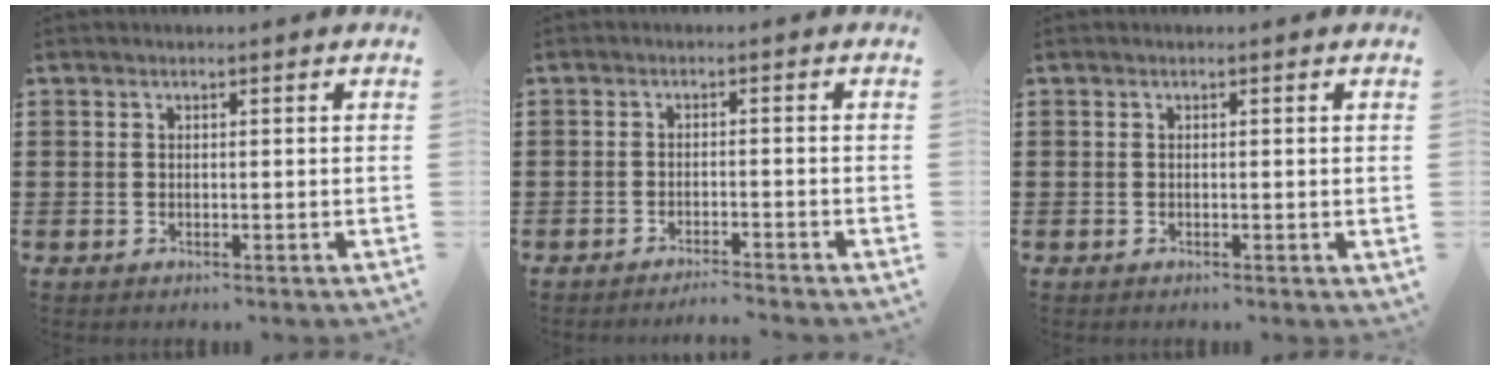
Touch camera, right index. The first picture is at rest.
{"total": 2.3, "force": [-2.2, -0.5, 0.4], "torque": [-0.009, -0.002, -0.044]}
{"total": 0.0}